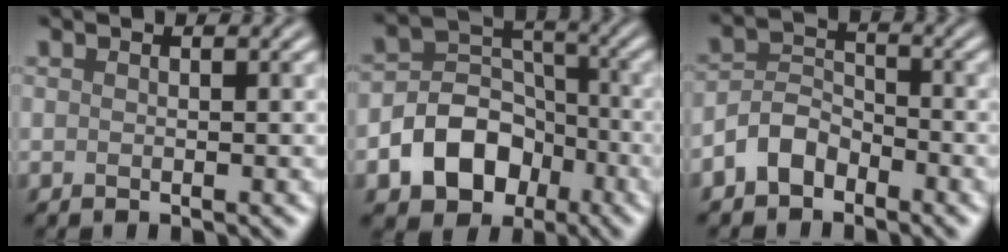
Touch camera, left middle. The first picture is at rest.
{"total": 7.7, "force": [-3.4, 5.8, 3.8], "torque": [-0.048, 0.006, -0.075]}
{"total": 3.4, "force": [-2.3, 2.1, 1.5], "torque": [-0.027, 0.012, -0.054]}